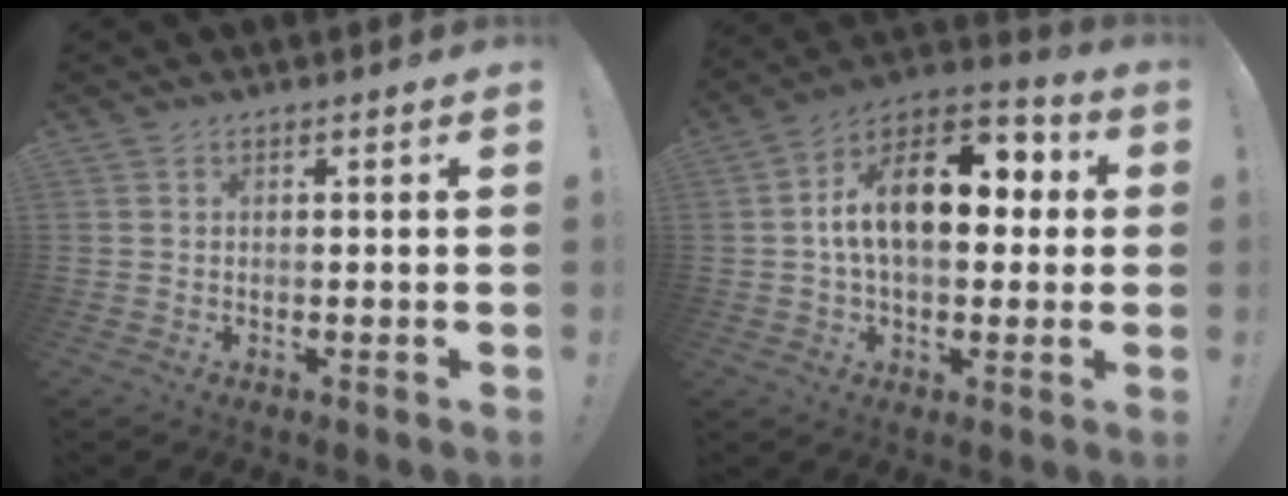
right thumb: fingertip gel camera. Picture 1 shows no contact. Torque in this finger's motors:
{"motor_torque": [2.51, 2.50, 0.19, 0.15, 0.18]}